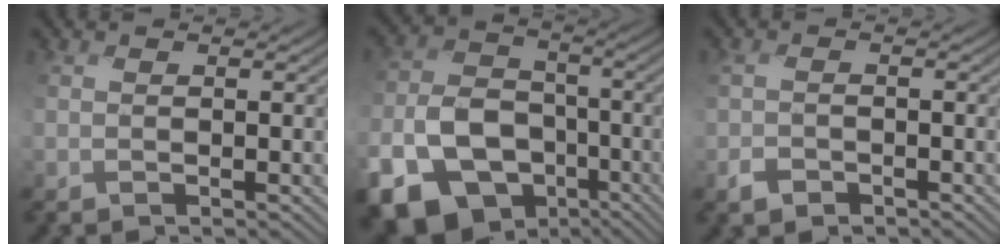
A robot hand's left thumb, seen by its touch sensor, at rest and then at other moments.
{"total": 18.4, "force": [-10.0, 13.3, 7.9], "torque": [-0.202, -0.066, -0.177]}
{"total": 2.3, "force": [-1.4, 1.5, 1.1], "torque": [-0.028, -0.003, -0.032]}